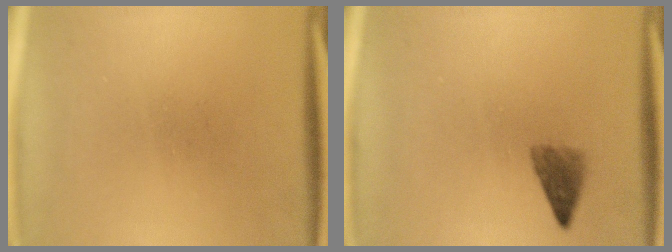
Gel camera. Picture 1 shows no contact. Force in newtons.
{"total": 2.4}